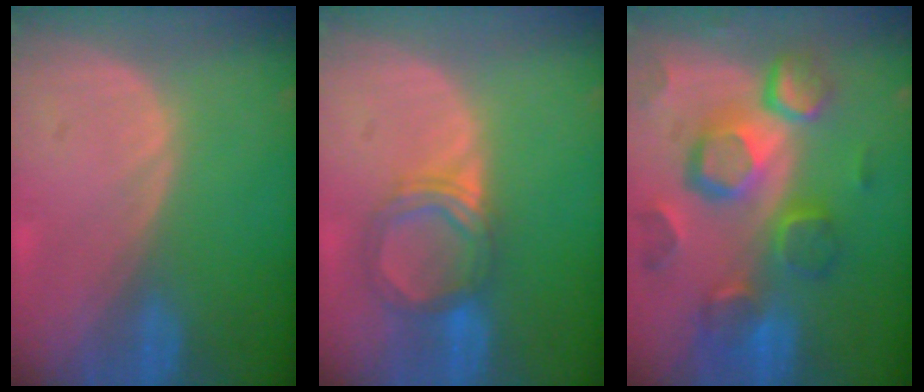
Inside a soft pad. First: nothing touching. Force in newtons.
{"total": 5.5, "press": 5.2, "slide": 1.8}
{"total": 12.4, "press": 10.6, "slide": 6.3}